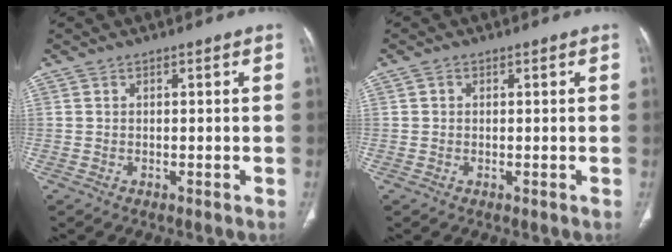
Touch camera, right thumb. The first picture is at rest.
{"total": 0.7, "force": [0.1, 0.7, 0.3], "torque": [-0.001, 0.002, 0.001]}